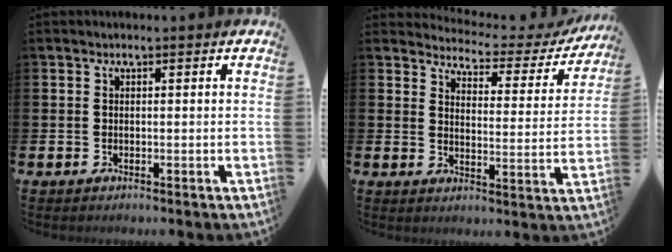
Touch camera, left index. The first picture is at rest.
{"total": 3.3, "force": [3.1, 1.0, 0.4], "torque": [-0.025, -0.033, 0.044]}